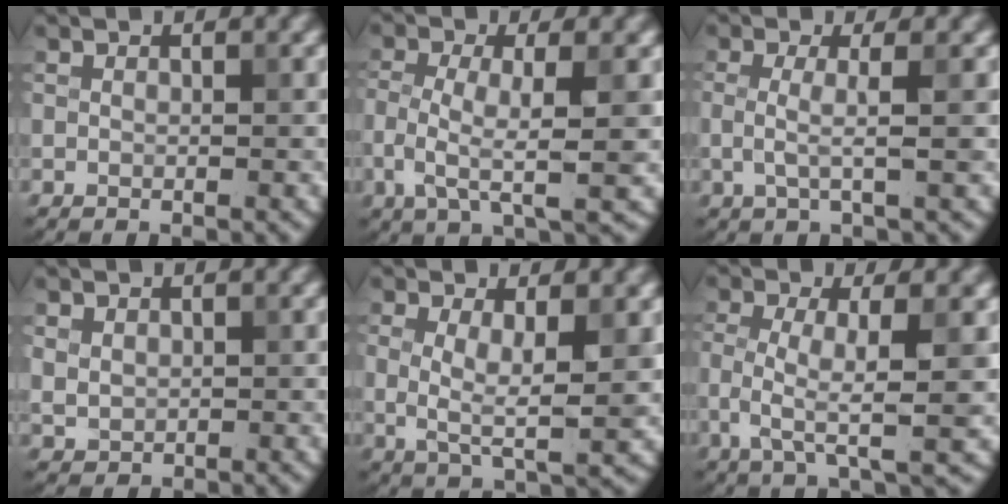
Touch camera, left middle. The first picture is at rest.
{"total": 5.1, "force": [-1.2, 1.5, 4.7], "torque": [-0.103, -0.004, -0.026]}
{"total": 2.5, "force": [-0.2, 0.5, 2.4], "torque": [-0.053, -0.004, -0.006]}
{"total": 1.6, "force": [0.4, 1.3, 0.8], "torque": [-0.021, -0.002, 0.014]}
{"total": 4.5, "force": [0.4, 1.6, 4.2], "torque": [-0.087, -0.004, 0.007]}
{"total": 5.2, "force": [-0.8, 1.3, 5.0], "torque": [-0.105, -0.007, -0.015]}